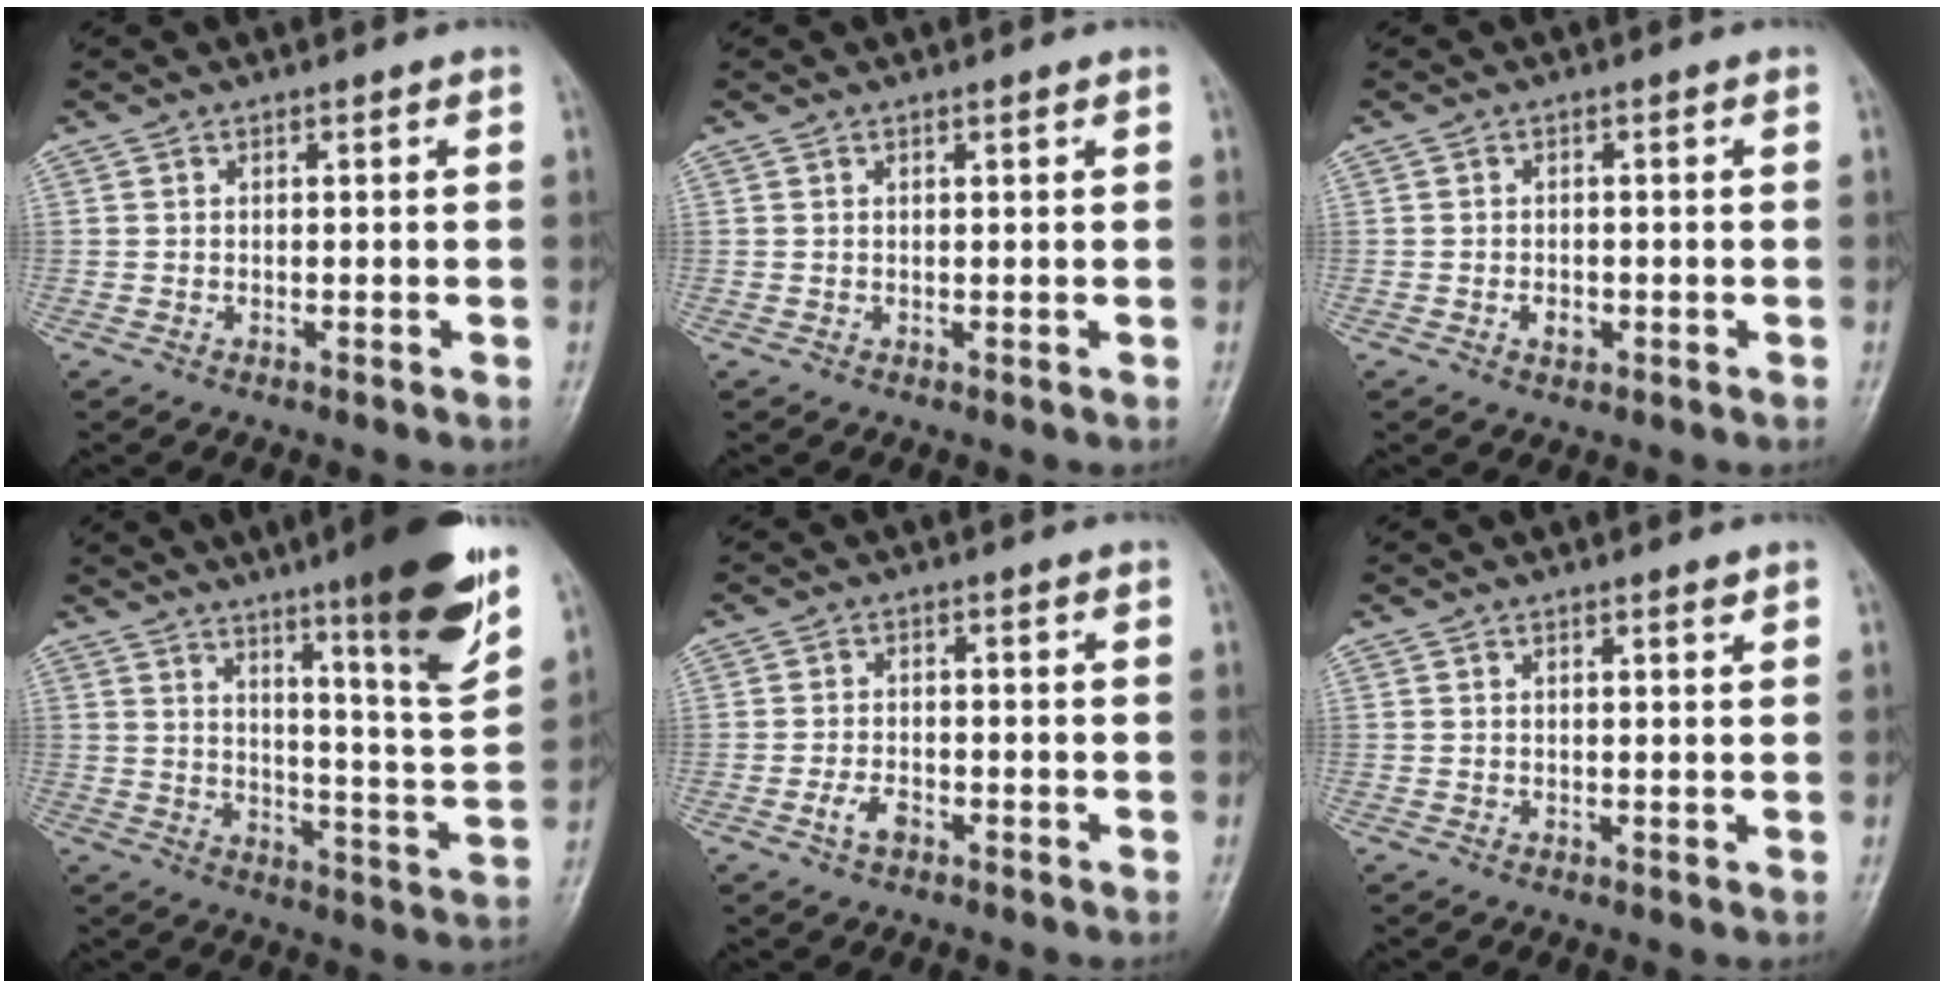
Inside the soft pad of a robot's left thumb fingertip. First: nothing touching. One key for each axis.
{"total": 0.6, "fx": 0.4, "fy": -0.1, "fz": 0.5, "tx": -0.012, "ty": -0.002, "tz": 0.008}
{"total": 1.9, "fx": -0.6, "fy": 1.3, "fz": 1.3, "tx": -0.014, "ty": 0.002, "tz": -0.008}
{"total": 18.0, "fx": 11.0, "fy": 1.4, "fz": 14.1, "tx": -0.181, "ty": -0.062, "tz": 0.163}
{"total": 2.9, "fx": -1.5, "fy": 1.5, "fz": 1.9, "tx": -0.041, "ty": 0.010, "tz": -0.028}
{"total": 1.2, "fx": 0.8, "fy": 0.1, "fz": 0.8, "tx": -0.012, "ty": -0.005, "tz": 0.013}